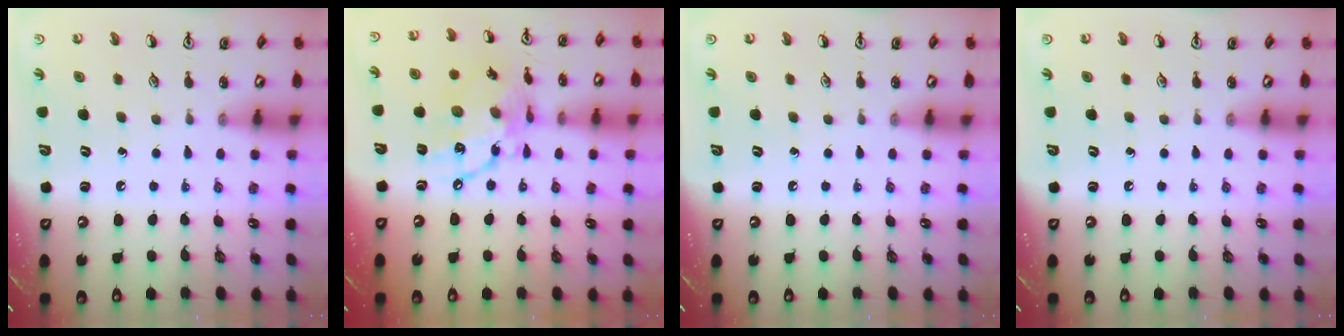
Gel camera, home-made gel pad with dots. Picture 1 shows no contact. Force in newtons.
{"total": 16.2, "press": 16.2, "slide": 1.4}
{"total": 0.0}
{"total": 0.0}